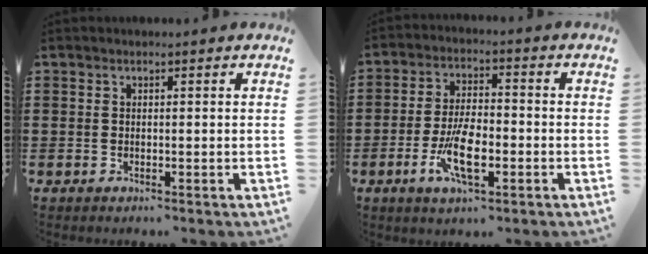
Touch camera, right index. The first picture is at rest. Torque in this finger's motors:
{"motor_torque": [1.07, 1.07, 0.26, 0.21]}